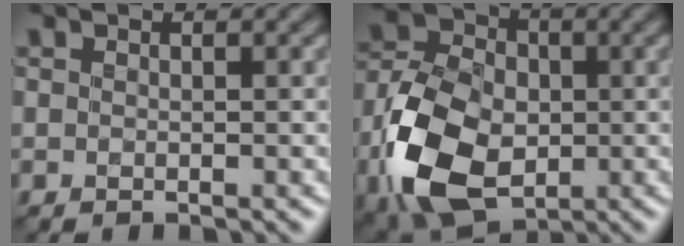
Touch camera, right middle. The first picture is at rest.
{"total": 11.1, "force": [-3.2, 7.5, 7.6], "torque": [-0.172, -0.013, -0.073]}